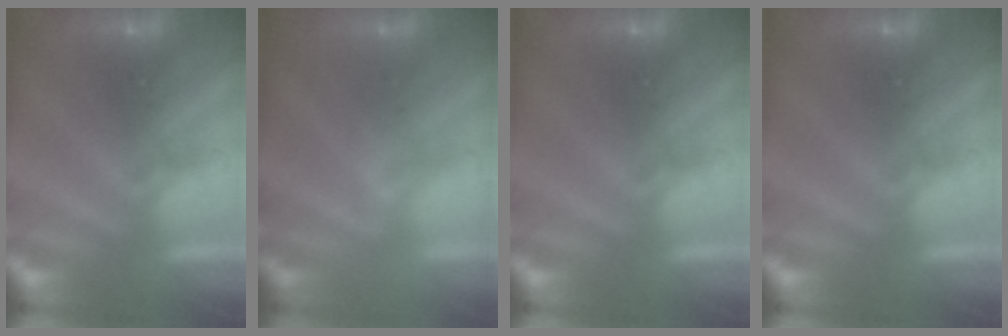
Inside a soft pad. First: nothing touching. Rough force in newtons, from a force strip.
{"total": 2.4}
{"total": 0.0}
{"total": 0.0}